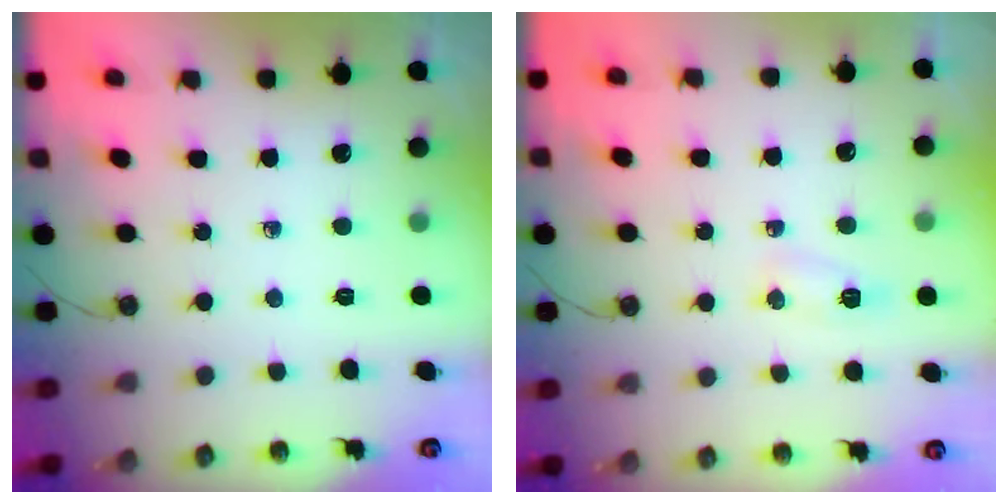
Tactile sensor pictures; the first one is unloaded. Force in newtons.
{"total": 18.2, "press": 7.5, "slide": 16.6}